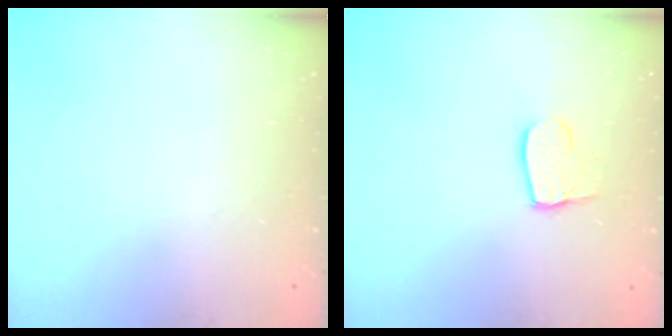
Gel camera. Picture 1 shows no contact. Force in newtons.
{"total": 7.7, "press": 7.7, "slide": 0.7}